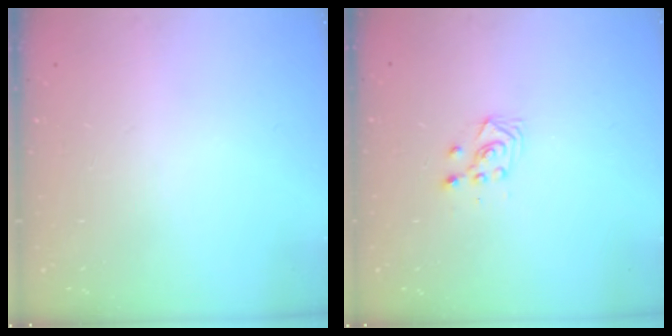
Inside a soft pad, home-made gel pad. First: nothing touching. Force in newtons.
{"total": 3.1, "press": 2.9, "slide": 0.9}